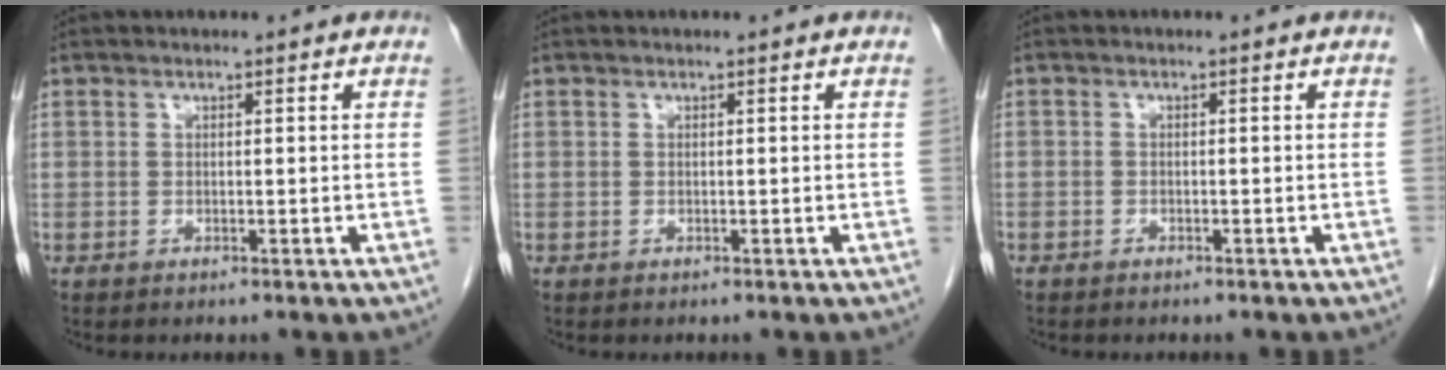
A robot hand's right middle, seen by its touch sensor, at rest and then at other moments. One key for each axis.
{"total": 0.0}
{"total": 0.8, "fx": -0.6, "fy": 0.5, "fz": 0.1, "tx": -0.008, "ty": 0.003, "tz": -0.012}